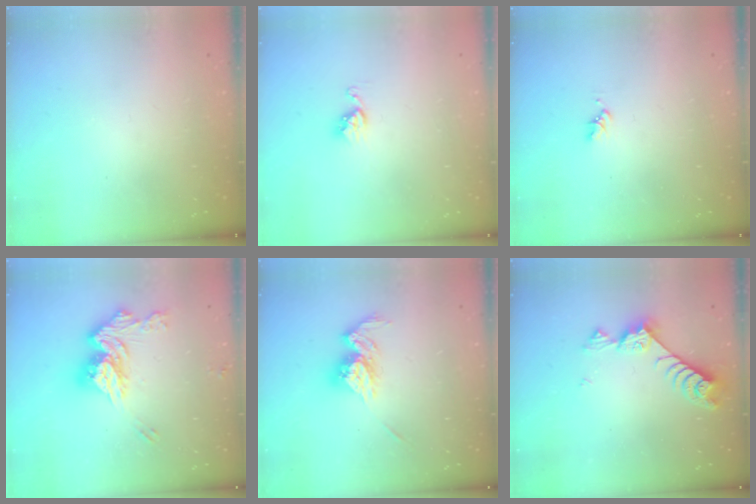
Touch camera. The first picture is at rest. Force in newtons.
{"total": 5.1, "press": 5.0, "slide": 0.5}
{"total": 1.6, "press": 1.6, "slide": 0.3}
{"total": 14.1, "press": 14.1, "slide": 0.2}
{"total": 11.8, "press": 11.8, "slide": 0.5}
{"total": 8.5, "press": 8.4, "slide": 1.4}